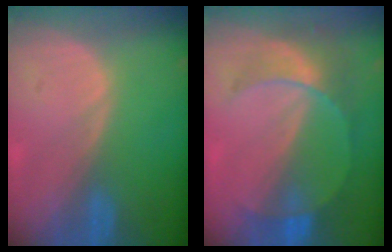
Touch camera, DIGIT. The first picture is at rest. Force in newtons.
{"total": 7.6, "press": 6.7, "slide": 3.6}